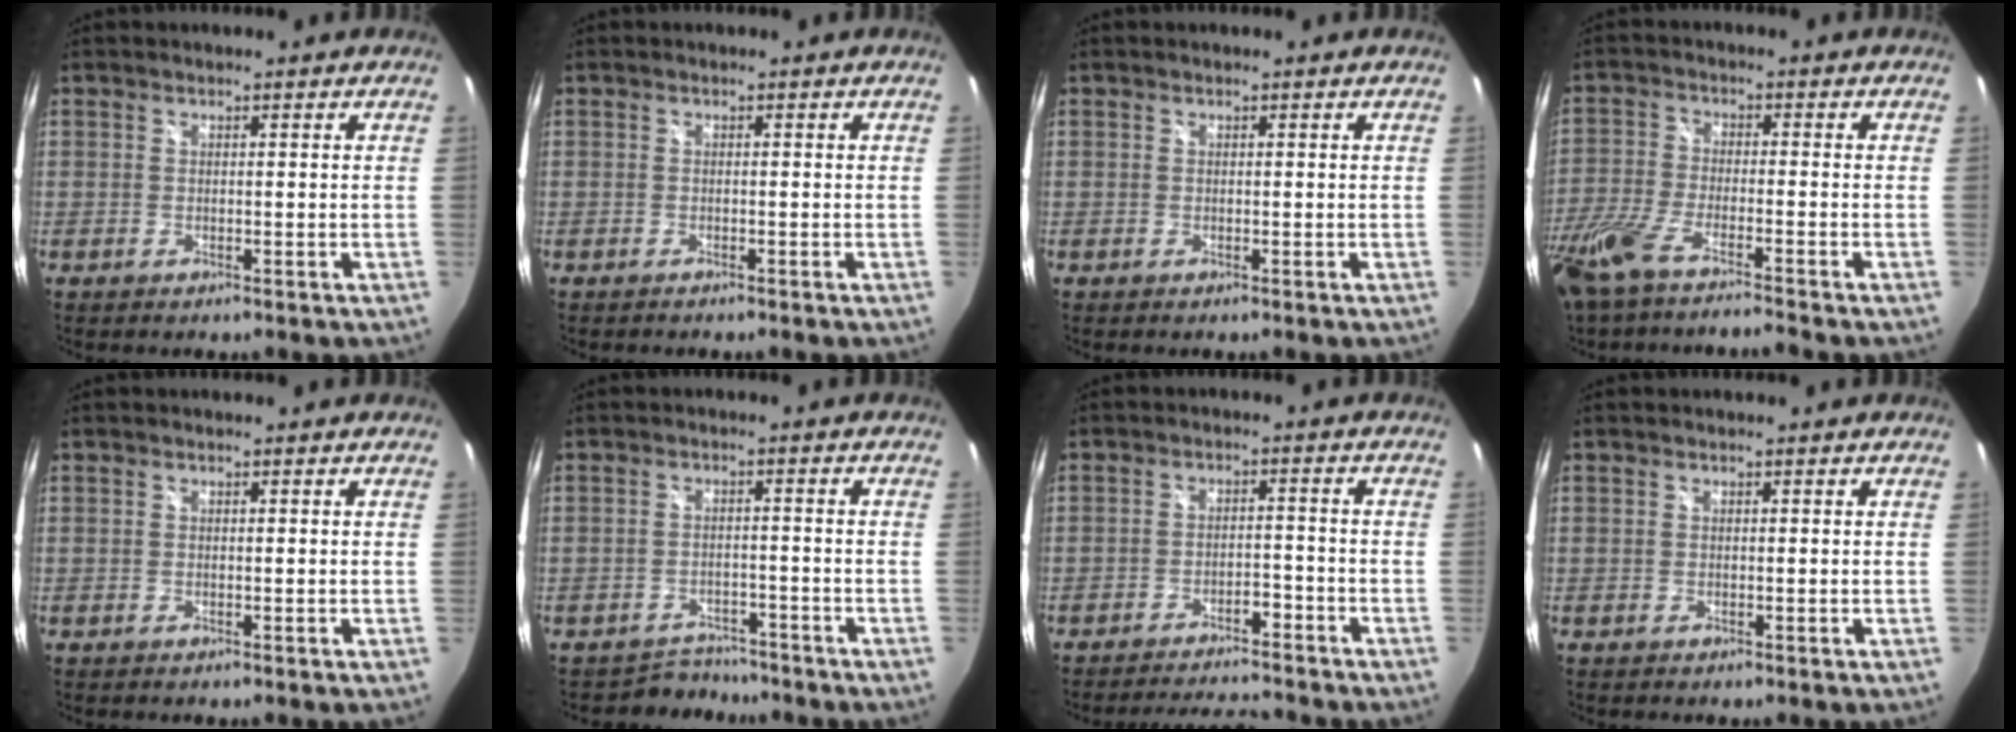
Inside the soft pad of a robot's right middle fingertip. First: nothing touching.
{"total": 0.5, "force": [-0.5, 0.1, 0.1], "torque": [-0.003, -0.002, -0.010]}
{"total": 0.0}
{"total": 12.0, "force": [-9.4, 1.4, 7.3], "torque": [-0.179, -0.036, -0.183]}
{"total": 0.0}
{"total": 5.0, "force": [-4.4, 2.1, -0.6], "torque": [0.003, 0.009, -0.069]}
{"total": 10.3, "force": [-9.4, 2.1, 3.6], "torque": [-0.078, 0.014, -0.130]}
{"total": 0.0}